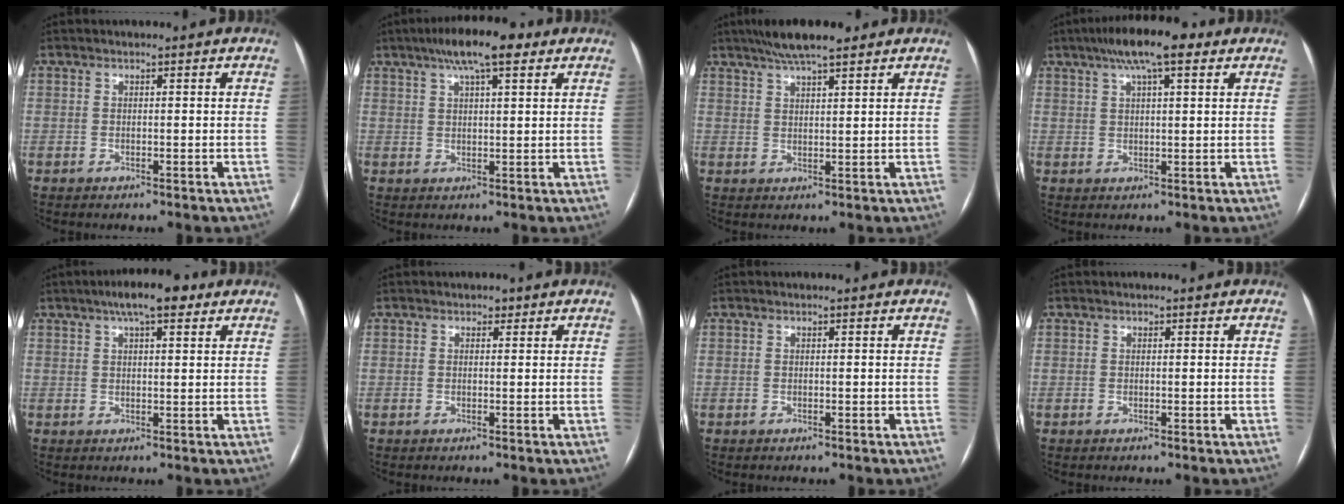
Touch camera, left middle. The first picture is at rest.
{"total": 9.3, "force": [5.7, 2.0, 7.1], "torque": [-0.120, 0.025, 0.087]}
{"total": 7.9, "force": [6.0, 1.2, 5.0], "torque": [-0.081, 0.026, 0.098]}
{"total": 9.9, "force": [6.0, 2.1, 7.6], "torque": [-0.128, 0.030, 0.091]}
{"total": 7.5, "force": [4.6, 2.0, 5.5], "torque": [-0.093, 0.023, 0.069]}
{"total": 0.8, "force": [0.5, 0.6, 0.3], "torque": [-0.002, 0.000, 0.005]}
{"total": 0.0}
{"total": 0.0}